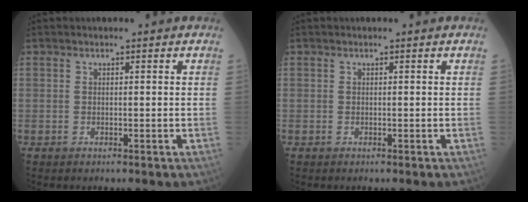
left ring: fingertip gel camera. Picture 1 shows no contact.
{"total": 0.0}